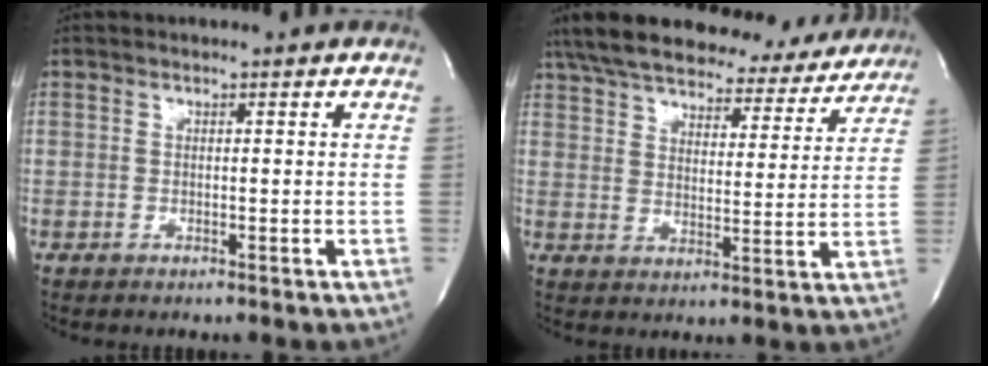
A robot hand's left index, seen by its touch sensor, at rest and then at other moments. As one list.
[{"total": 24.9, "force": [21.9, 6.9, 9.8], "torque": [-0.164, 0.018, 0.294]}]